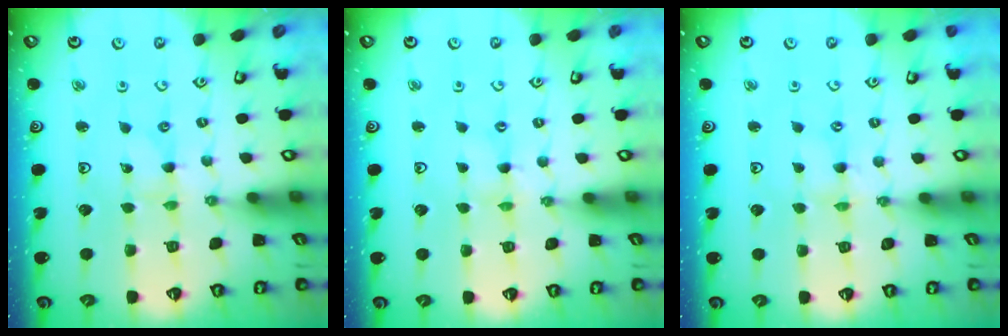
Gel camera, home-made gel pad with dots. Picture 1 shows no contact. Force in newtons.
{"total": 0.0}
{"total": 0.0}